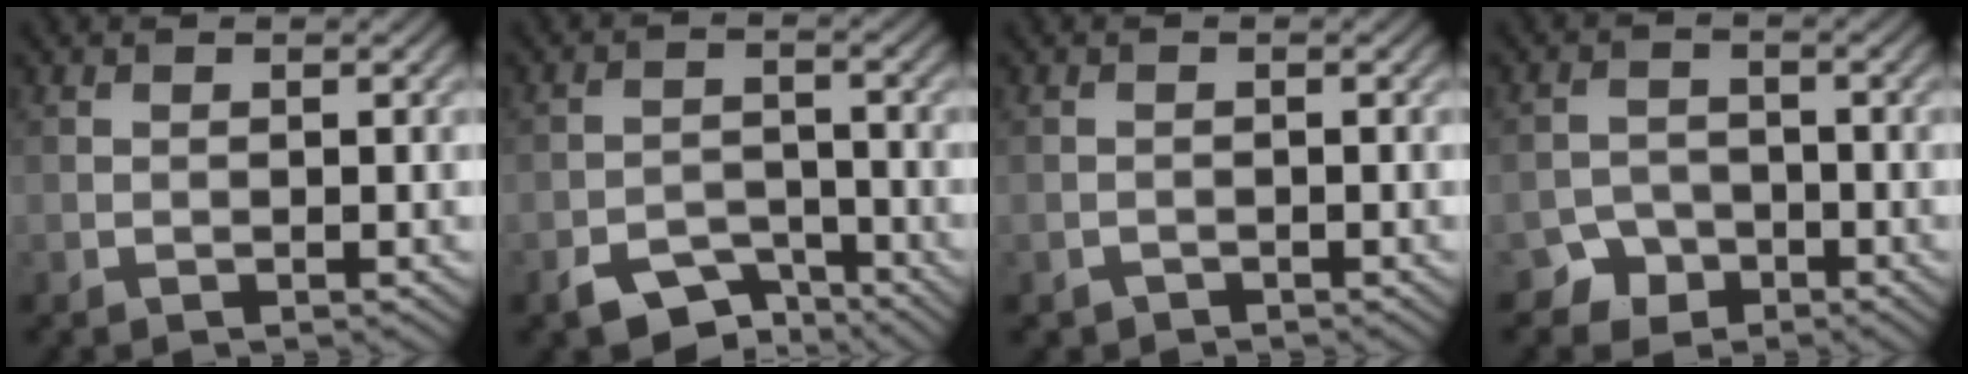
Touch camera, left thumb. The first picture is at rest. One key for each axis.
{"total": 5.7, "fx": -4.0, "fy": 3.0, "fz": 2.7, "tx": -0.049, "ty": -0.004, "tz": -0.073}
{"total": 0.8, "fx": -0.7, "fy": 0.4, "fz": 0.1, "tx": 0.000, "ty": -0.003, "tz": -0.014}
{"total": 3.0, "fx": -2.1, "fy": 2.1, "fz": 0.5, "tx": -0.001, "ty": 0.003, "tz": -0.043}